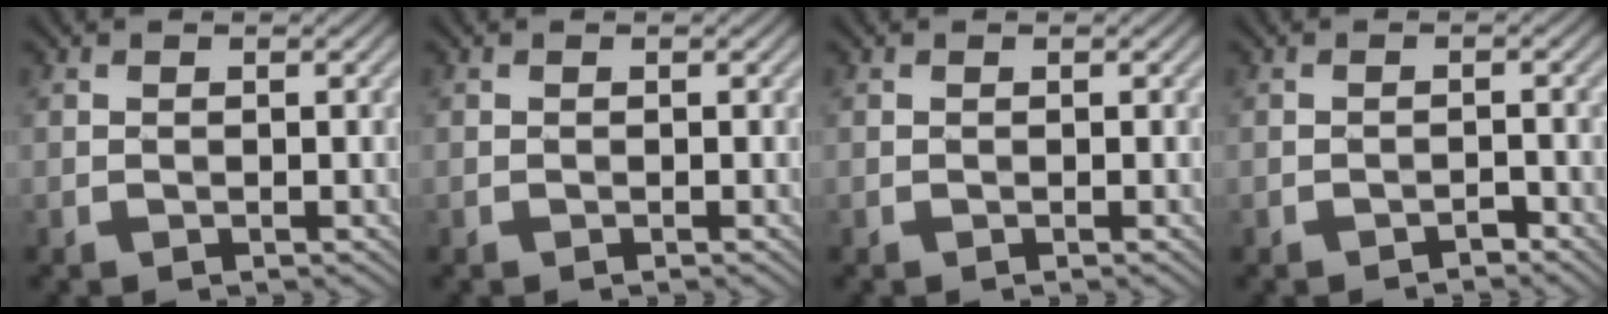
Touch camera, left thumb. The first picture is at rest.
{"total": 0.0}
{"total": 0.0}
{"total": 1.1, "force": [-1.0, 0.3, 0.3], "torque": [-0.002, 0.002, -0.019]}